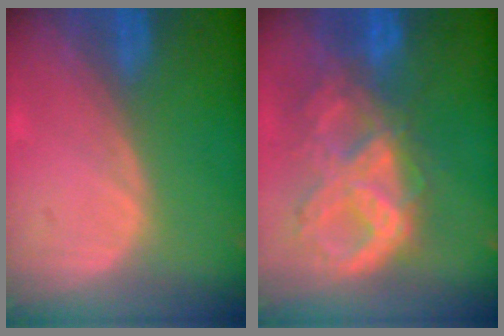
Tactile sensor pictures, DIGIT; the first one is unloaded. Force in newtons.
{"total": 10.5, "press": 8.8, "slide": 5.7}